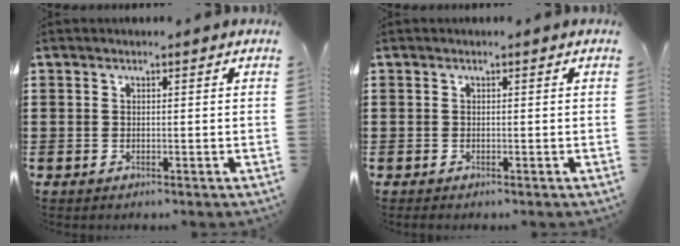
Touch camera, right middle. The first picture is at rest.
{"total": 0.0}